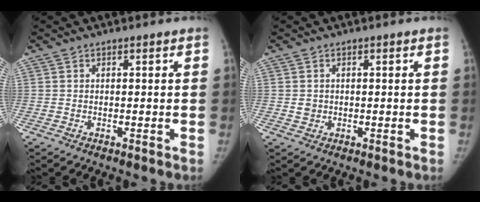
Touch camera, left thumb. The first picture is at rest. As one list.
[{"total": 1.5, "force": [0.0, 1.4, 0.5], "torque": [-0.002, 0.001, 0.004]}]